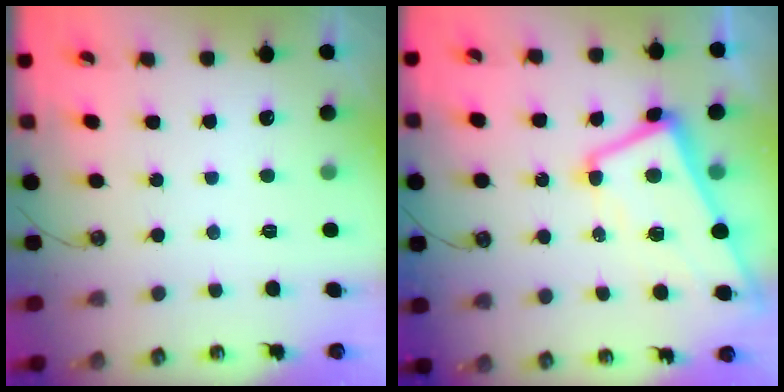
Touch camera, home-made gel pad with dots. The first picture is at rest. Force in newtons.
{"total": 3.6, "press": 3.4, "slide": 1.2}